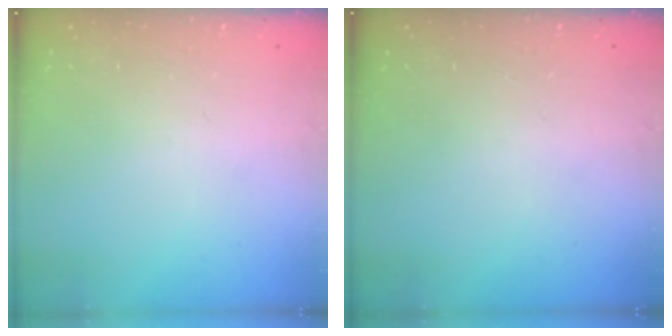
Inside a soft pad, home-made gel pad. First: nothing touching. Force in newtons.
{"total": 0.0}